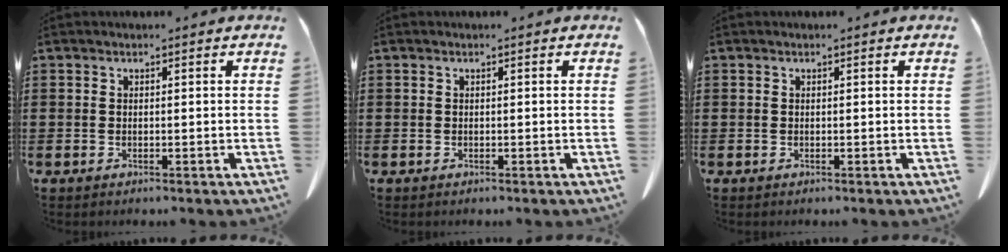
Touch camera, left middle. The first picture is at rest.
{"total": 0.0}
{"total": 0.0}